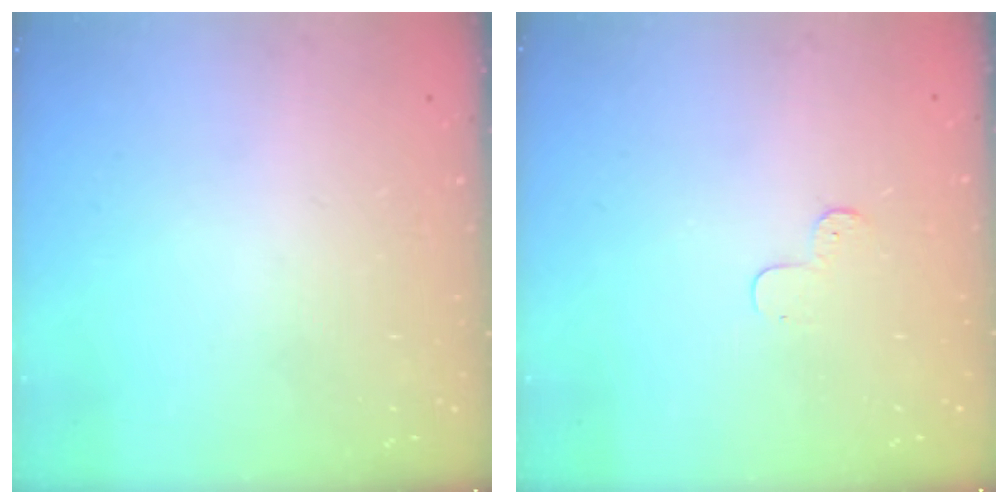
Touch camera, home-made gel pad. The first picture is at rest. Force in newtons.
{"total": 3.5, "press": 3.5, "slide": 0.4}